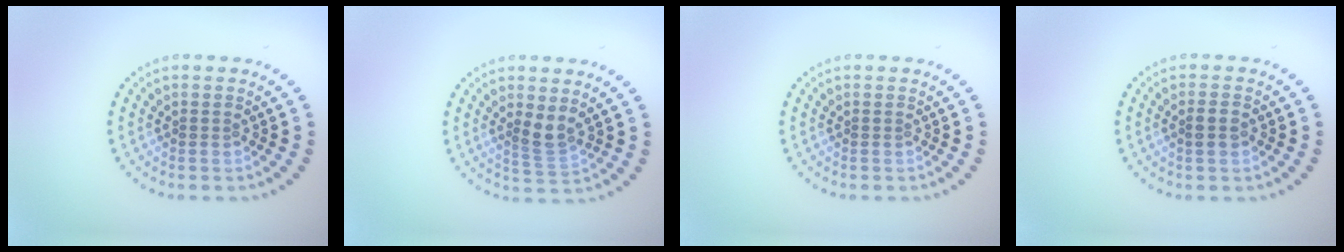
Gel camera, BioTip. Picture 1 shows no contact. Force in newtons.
{"total": 1.9, "press": 1.6, "slide": 1.1}
{"total": 0.0}
{"total": 1.6, "press": 1.6, "slide": 0.3}